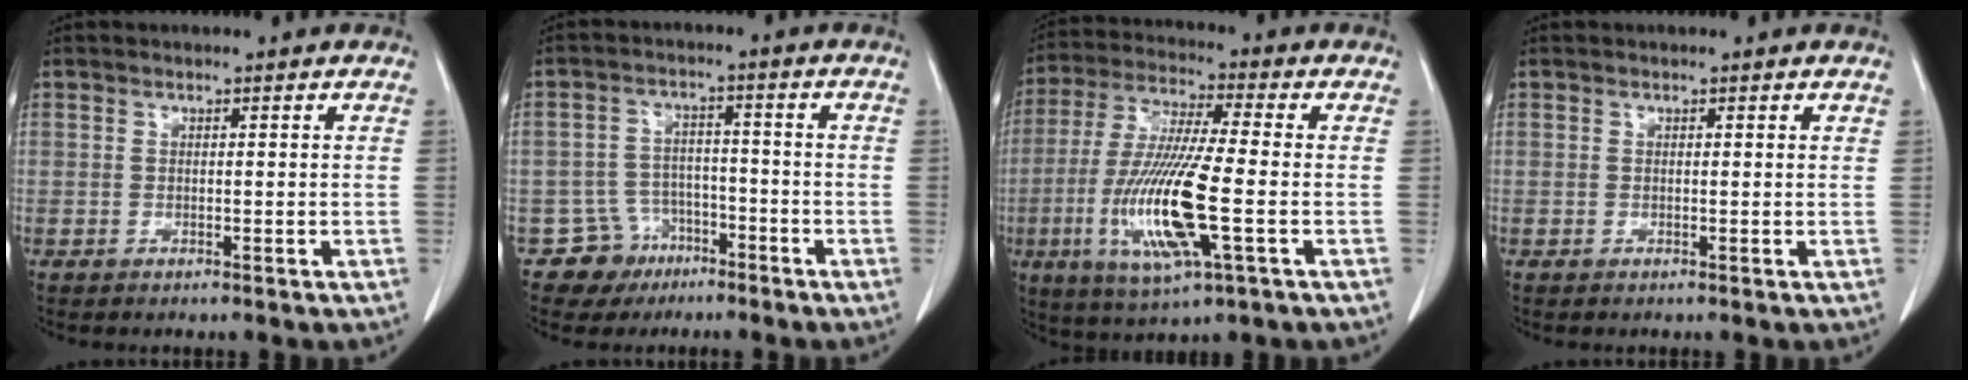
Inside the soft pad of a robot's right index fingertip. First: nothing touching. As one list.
[{"total": 6.1, "force": [-3.7, 4.8, -0.3], "torque": [0.015, 0.014, -0.059]}, {"total": 15.4, "force": [-3.8, 1.6, 14.8], "torque": [-0.308, -0.018, -0.069]}, {"total": 0.0}]